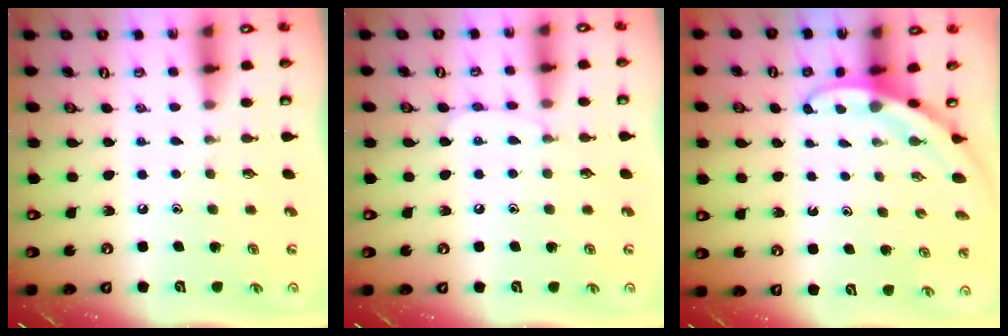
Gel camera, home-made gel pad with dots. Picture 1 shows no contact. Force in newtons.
{"total": 6.0, "press": 6.0, "slide": 0.5}
{"total": 3.0, "press": 3.0, "slide": 0.1}